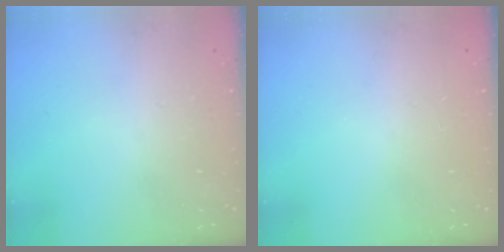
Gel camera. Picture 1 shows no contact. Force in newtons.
{"total": 0.0}